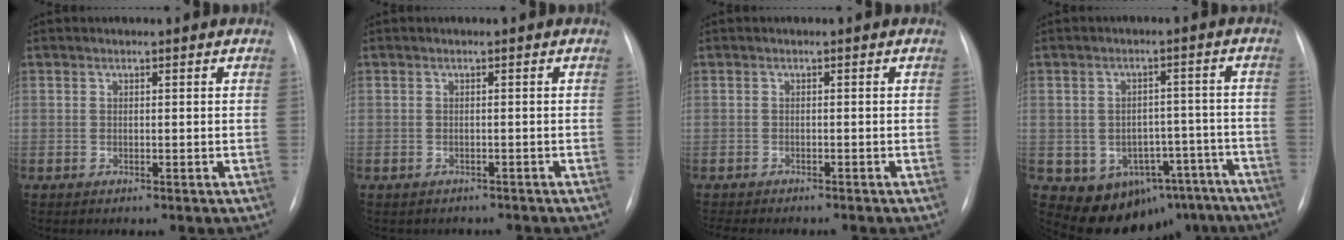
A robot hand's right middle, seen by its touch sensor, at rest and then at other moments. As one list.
[{"total": 3.2, "force": [-2.8, 1.4, 0.5], "torque": [-0.012, 0.003, -0.031]}, {"total": 8.3, "force": [-7.3, 1.4, 3.6], "torque": [-0.045, -0.008, -0.096]}, {"total": 13.9, "force": [-9.1, 9.5, 4.5], "torque": [-0.043, 0.046, -0.102]}]